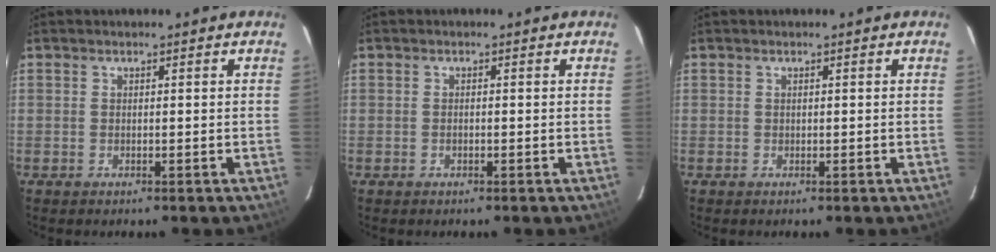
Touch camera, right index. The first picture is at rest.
{"total": 0.6, "force": [-0.4, 0.3, 0.3], "torque": [-0.007, 0.000, -0.006]}
{"total": 0.0}